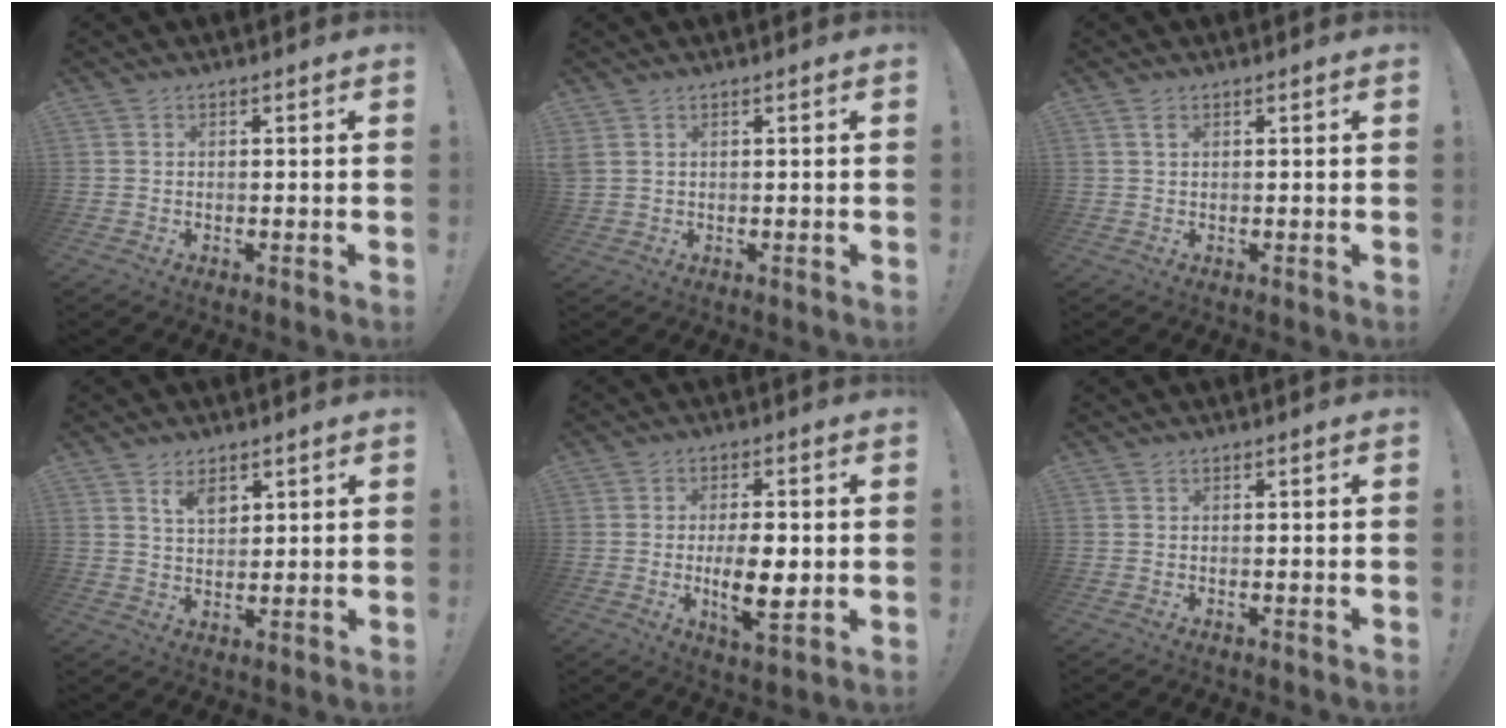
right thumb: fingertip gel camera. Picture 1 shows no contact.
{"total": 1.8, "force": [0.9, 1.1, 1.2], "torque": [-0.026, 0.003, 0.018]}
{"total": 1.8, "force": [0.8, 0.8, 1.4], "torque": [-0.024, 0.001, 0.015]}
{"total": 5.2, "force": [3.2, 2.8, 3.0], "torque": [-0.052, -0.016, 0.057]}
{"total": 10.6, "force": [-1.2, 4.1, 9.8], "torque": [-0.164, -0.010, -0.024]}
{"total": 0.0}